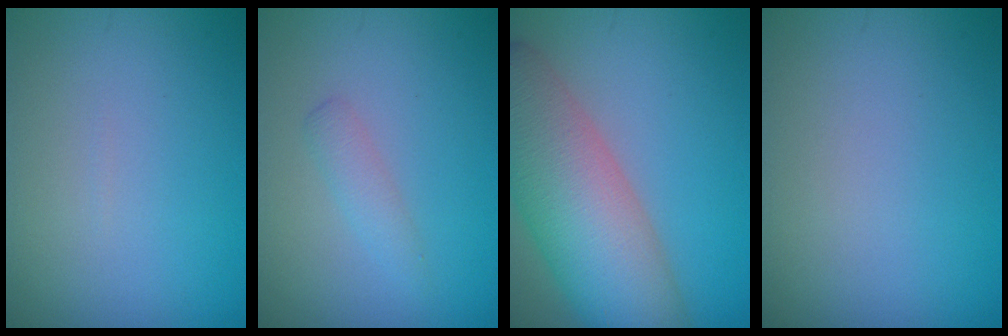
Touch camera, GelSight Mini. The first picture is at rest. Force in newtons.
{"total": 1.5, "press": 1.5, "slide": 0.1}
{"total": 10.9, "press": 10.8, "slide": 0.3}
{"total": 0.0}